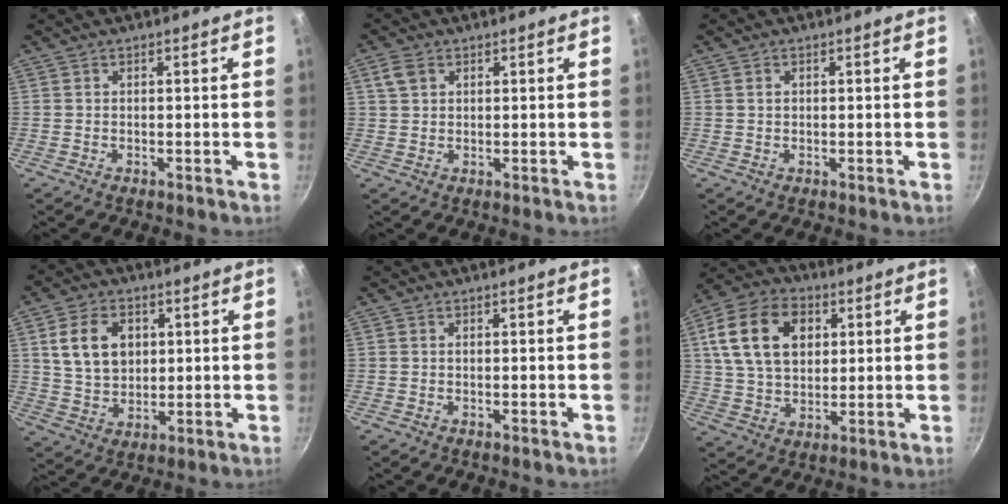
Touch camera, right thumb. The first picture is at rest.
{"total": 3.4, "force": [1.4, 2.5, 1.9], "torque": [-0.029, 0.002, 0.028]}
{"total": 1.2, "force": [0.4, 0.9, 0.6], "torque": [-0.010, 0.004, 0.006]}
{"total": 11.3, "force": [2.9, 8.2, 7.2], "torque": [-0.108, -0.007, 0.055]}
{"total": 0.0}
{"total": 17.1, "force": [4.8, 11.9, 11.3], "torque": [-0.185, 0.003, 0.079]}